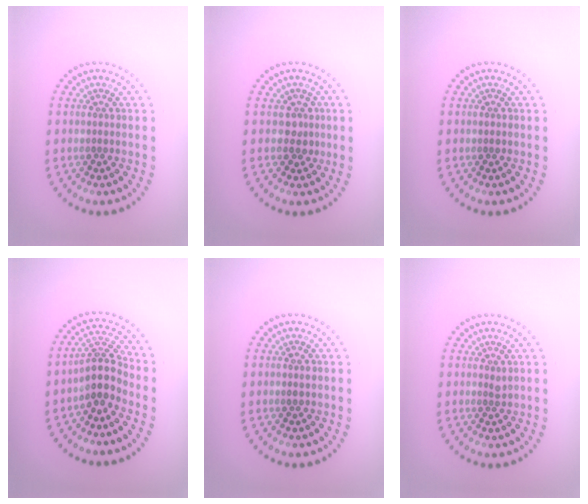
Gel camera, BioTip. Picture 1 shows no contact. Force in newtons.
{"total": 1.6, "press": 1.3, "slide": 1.0}
{"total": 0.6, "press": 0.6, "slide": 0.1}
{"total": 3.7, "press": 2.9, "slide": 2.3}
{"total": 0.9, "press": 0.9, "slide": 0.1}
{"total": 0.6, "press": 0.5, "slide": 0.4}